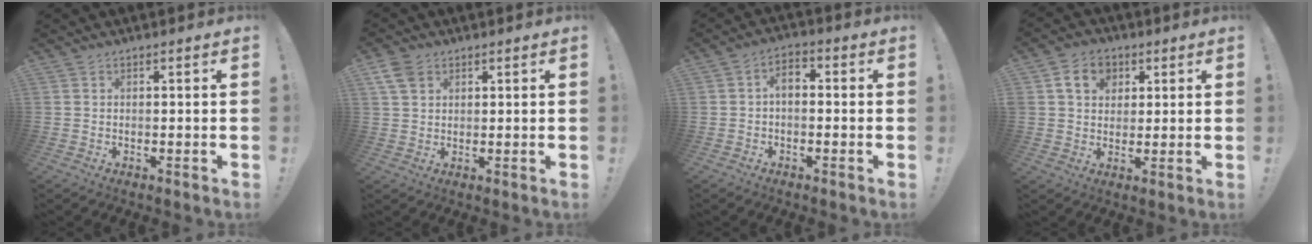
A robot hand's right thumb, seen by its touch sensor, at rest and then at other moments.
{"total": 5.7, "force": [2.8, 4.0, 2.9], "torque": [-0.060, 0.000, 0.058]}
{"total": 2.4, "force": [-0.8, 1.1, 1.9], "torque": [-0.041, 0.010, -0.015]}
{"total": 8.8, "force": [3.5, 6.9, 4.0], "torque": [-0.055, -0.006, 0.067]}